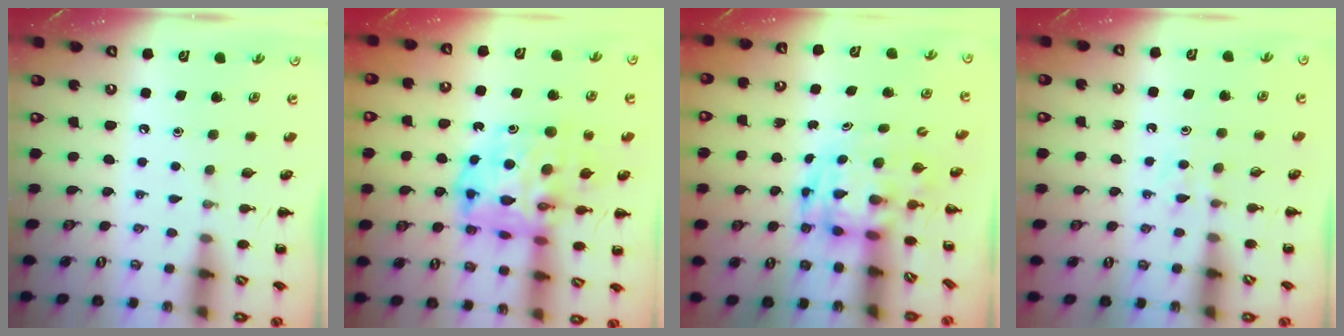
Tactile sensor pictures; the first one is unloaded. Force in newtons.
{"total": 17.2, "press": 16.4, "slide": 5.1}
{"total": 3.8, "press": 3.7, "slide": 0.7}
{"total": 3.8, "press": 3.6, "slide": 1.2}